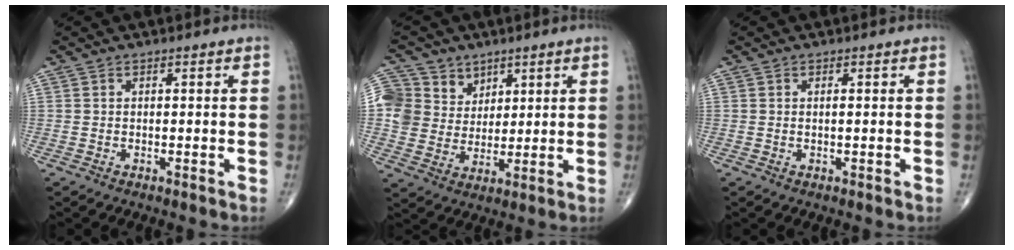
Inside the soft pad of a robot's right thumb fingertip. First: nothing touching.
{"total": 9.9, "force": [4.8, 8.4, 2.1], "torque": [-0.010, -0.020, 0.096]}
{"total": 0.5, "force": [0.1, 0.0, 0.5], "torque": [-0.008, -0.001, 0.002]}